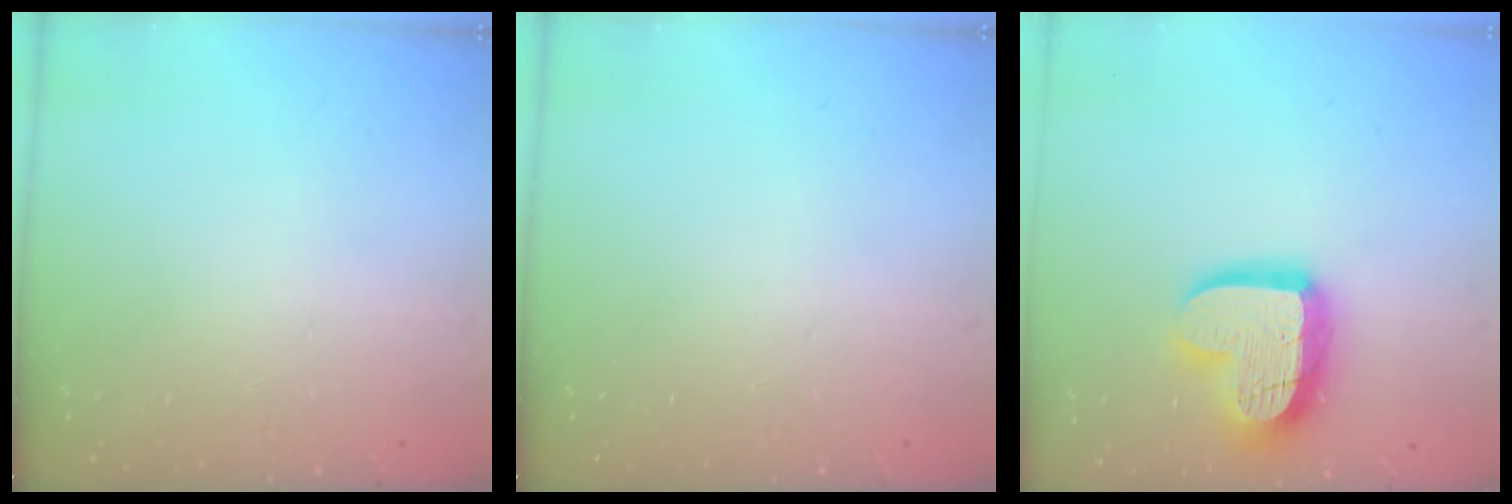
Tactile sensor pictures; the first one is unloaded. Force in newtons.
{"total": 0.0}
{"total": 17.4, "press": 17.4, "slide": 1.7}